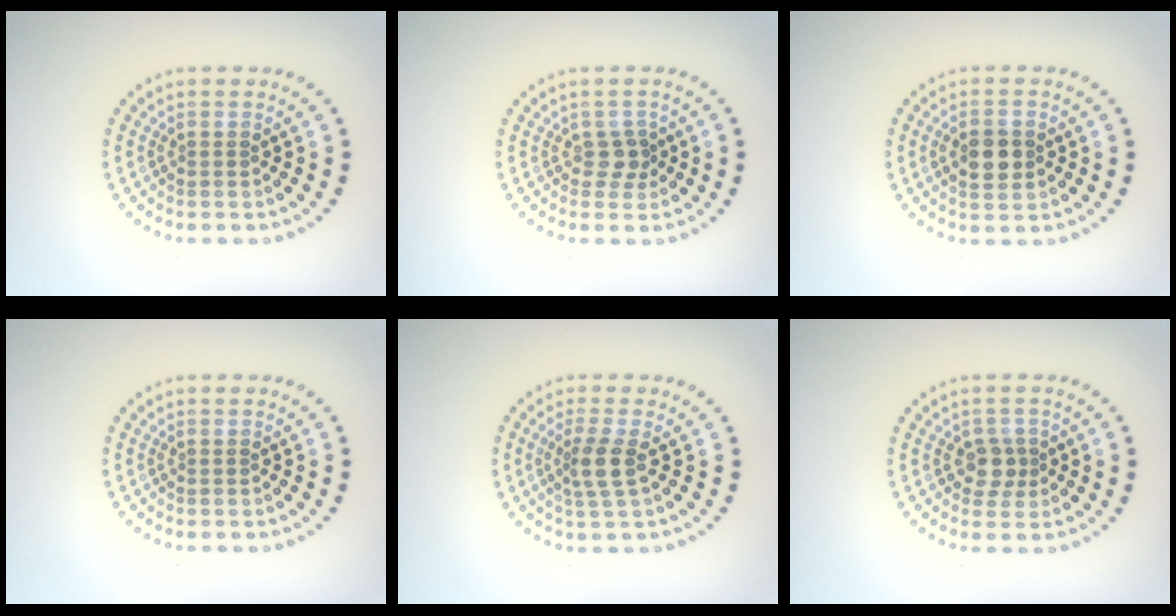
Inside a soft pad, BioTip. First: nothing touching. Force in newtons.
{"total": 1.6, "press": 1.3, "slide": 1.0}
{"total": 3.2, "press": 3.2, "slide": 0.1}
{"total": 0.0}
{"total": 2.5, "press": 2.1, "slide": 1.4}
{"total": 2.1, "press": 1.9, "slide": 1.0}